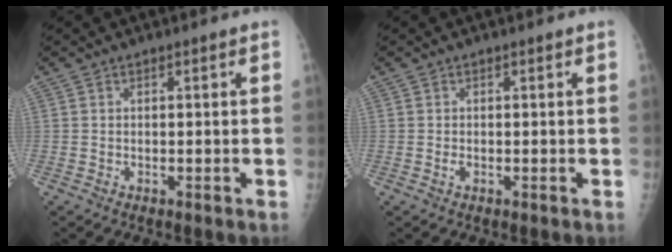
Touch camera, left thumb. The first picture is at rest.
{"total": 0.7, "force": [-0.1, 0.4, 0.5], "torque": [-0.010, -0.001, -0.003]}